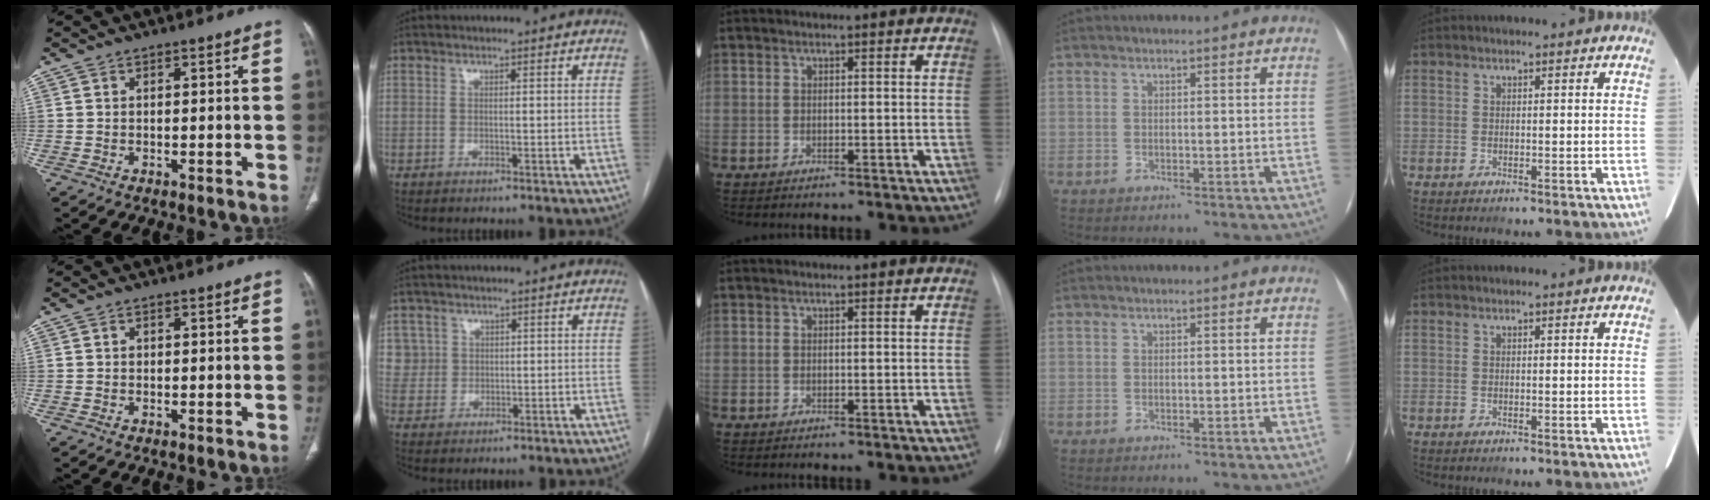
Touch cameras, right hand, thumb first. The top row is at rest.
{"thumb": {"total": 0.5, "force": [0.1, 0.4, 0.2], "torque": [-0.002, 0.001, 0.004]}, "index": {"total": 3.4, "force": [1.1, 3.2, -0.4], "torque": [0.028, 0.008, 0.018]}}